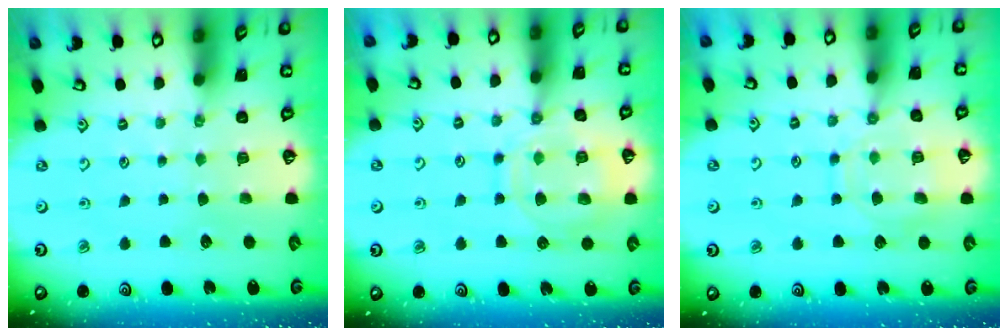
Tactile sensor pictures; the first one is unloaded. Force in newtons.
{"total": 12.7, "press": 12.7, "slide": 1.0}
{"total": 11.7, "press": 11.7, "slide": 0.7}